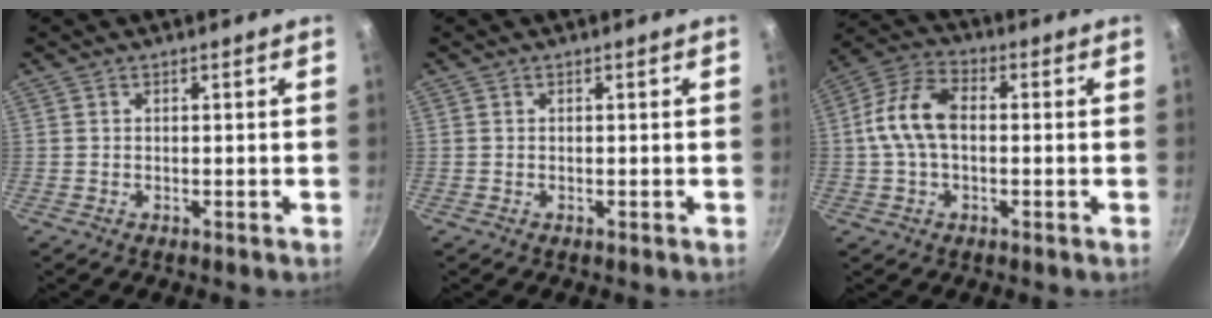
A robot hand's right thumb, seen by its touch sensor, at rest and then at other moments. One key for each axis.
{"total": 0.0}
{"total": 10.5, "fx": 0.2, "fy": 6.4, "fz": 8.4, "tx": -0.158, "ty": 0.034, "tz": -0.010}